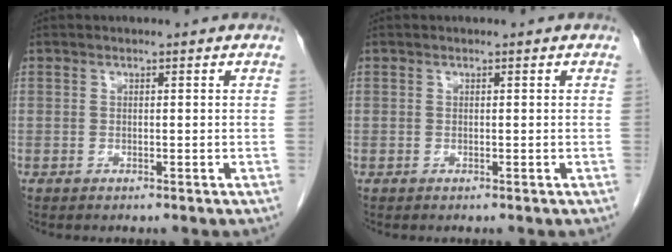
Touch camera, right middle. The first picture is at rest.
{"total": 0.0}